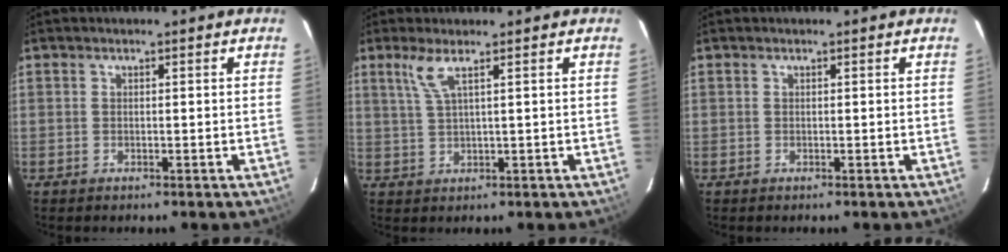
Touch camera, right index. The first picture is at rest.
{"total": 3.4, "force": [1.9, -0.2, 2.9], "torque": [-0.062, -0.002, 0.045]}
{"total": 0.0}